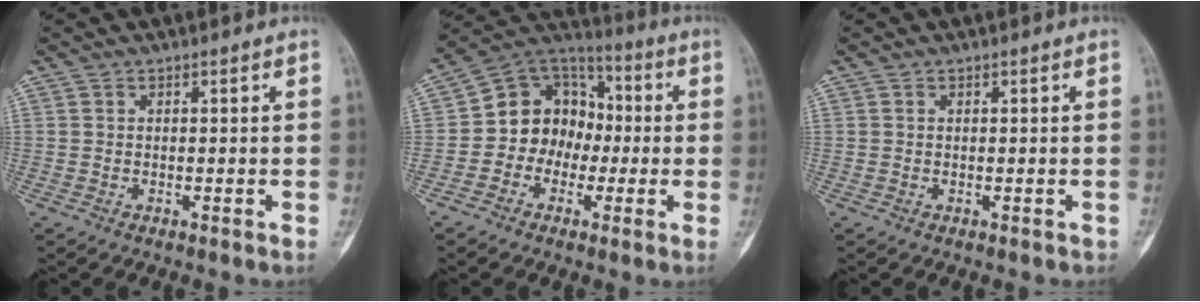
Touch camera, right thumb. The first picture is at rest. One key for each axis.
{"total": 13.0, "fx": -1.9, "fy": 11.1, "fz": 6.5, "tx": -0.055, "ty": 0.042, "tz": -0.046}
{"total": 0.0}